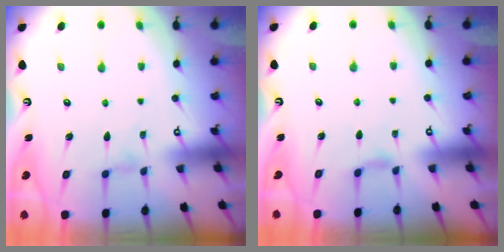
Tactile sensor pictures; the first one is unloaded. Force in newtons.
{"total": 3.1, "press": 3.0, "slide": 0.5}